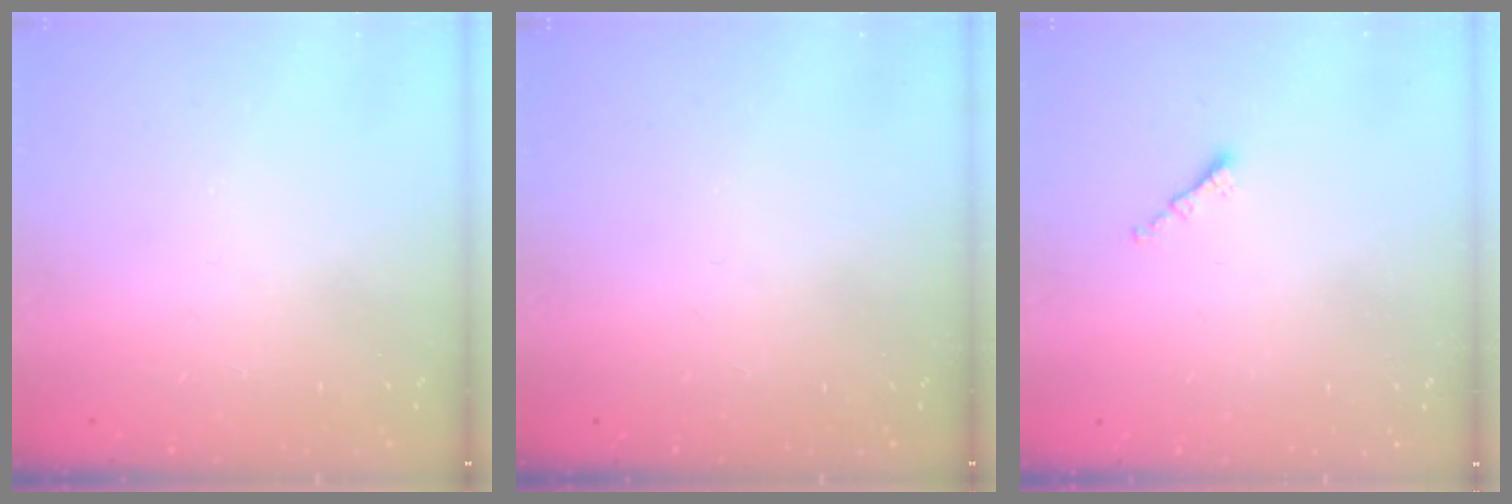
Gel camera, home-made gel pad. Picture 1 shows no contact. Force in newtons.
{"total": 0.0}
{"total": 1.4, "press": 1.2, "slide": 0.6}